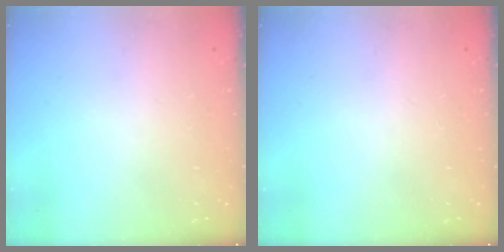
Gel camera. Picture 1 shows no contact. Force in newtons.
{"total": 0.0}